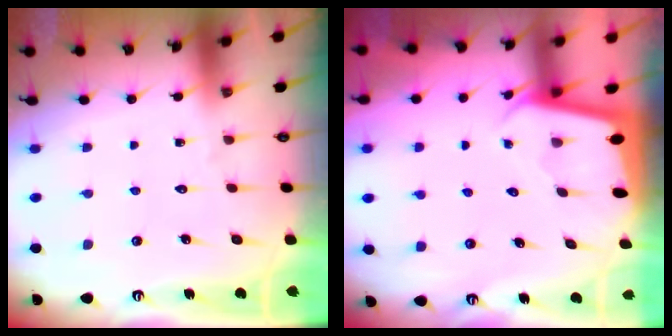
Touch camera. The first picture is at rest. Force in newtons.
{"total": 1.8, "press": 1.8, "slide": 0.1}